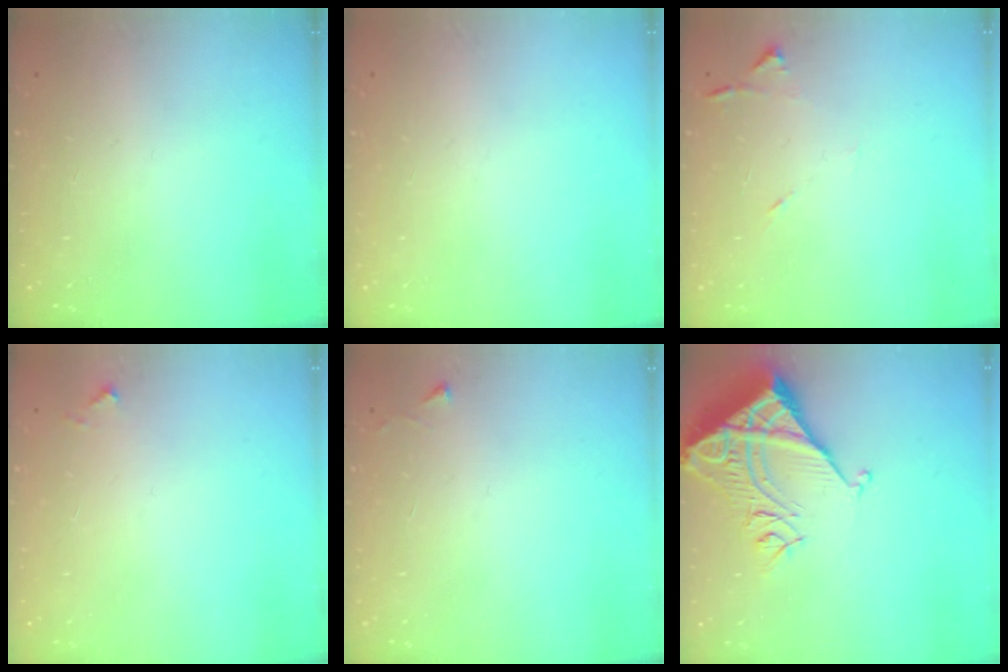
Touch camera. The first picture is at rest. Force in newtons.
{"total": 0.0}
{"total": 6.7, "press": 6.7, "slide": 0.7}
{"total": 4.2, "press": 4.2, "slide": 0.1}
{"total": 2.3, "press": 2.3, "slide": 0.4}
{"total": 9.6, "press": 9.5, "slide": 1.1}